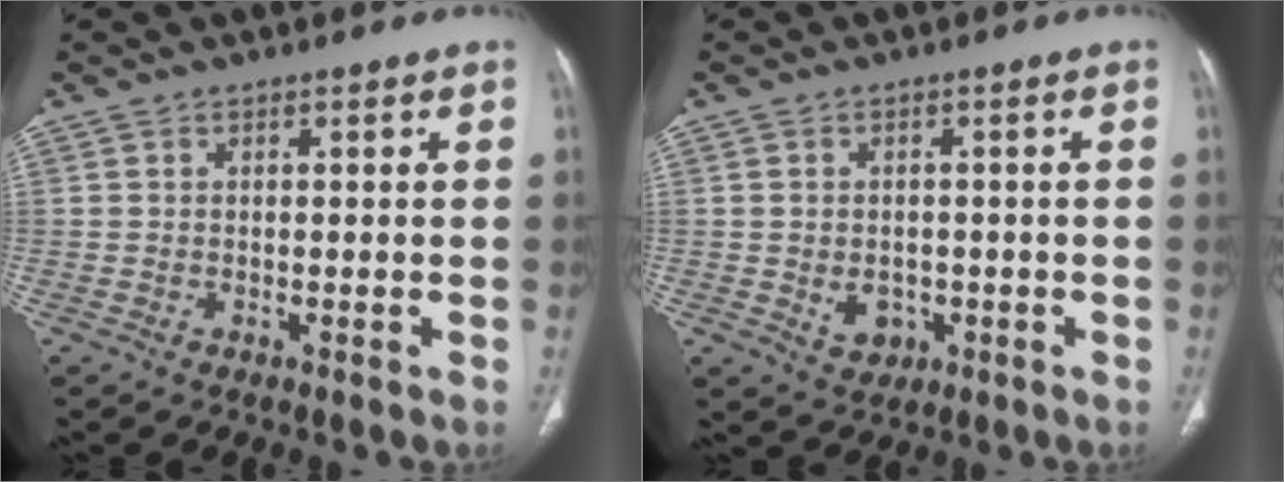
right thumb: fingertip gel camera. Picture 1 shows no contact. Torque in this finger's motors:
{"motor_torque": [-0.21, 0.30, -0.17, 0.07, 0.09]}